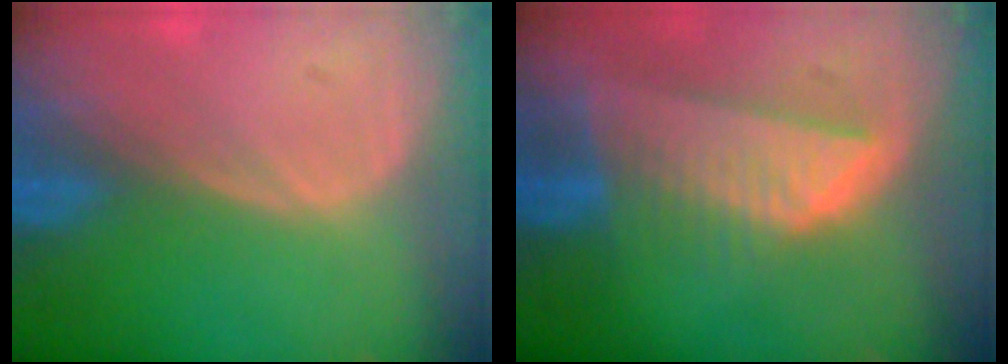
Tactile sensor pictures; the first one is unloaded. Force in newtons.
{"total": 8.3, "press": 7.3, "slide": 3.9}